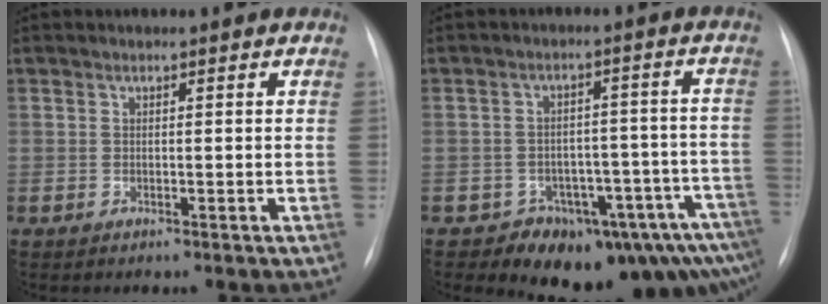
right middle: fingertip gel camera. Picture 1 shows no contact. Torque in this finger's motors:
{"motor_torque": [1.08, -1.06, 0.21, 0.09]}